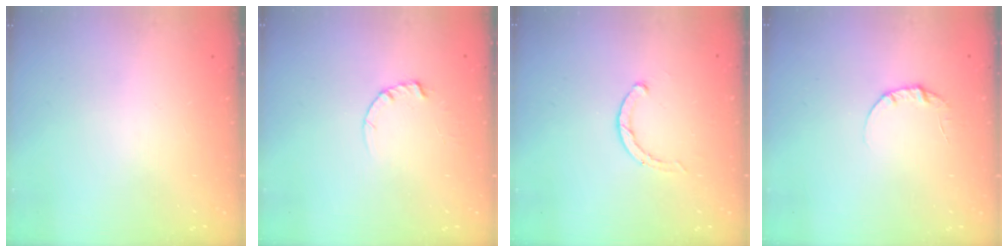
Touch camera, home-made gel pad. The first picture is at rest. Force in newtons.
{"total": 2.4, "press": 2.4, "slide": 0.3}
{"total": 1.9, "press": 1.8, "slide": 0.3}
{"total": 4.0, "press": 4.0, "slide": 0.4}